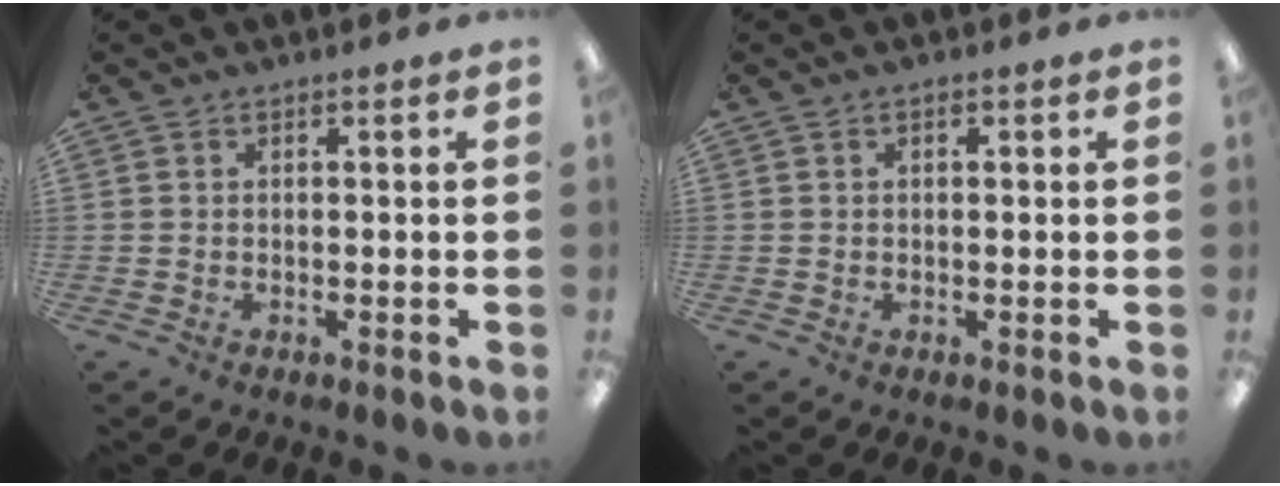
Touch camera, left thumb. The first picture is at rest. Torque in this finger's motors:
{"motor_torque": [0.17, -0.07, -0.34, 0.22, -0.05]}